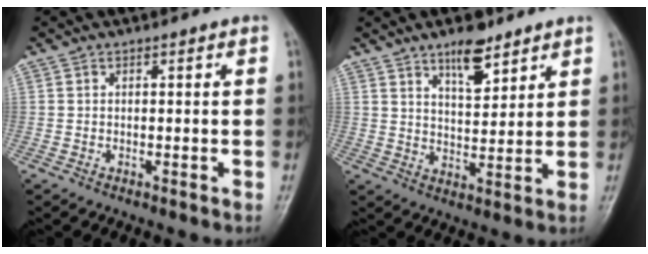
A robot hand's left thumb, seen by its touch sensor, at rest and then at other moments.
{"total": 7.6, "force": [5.3, 2.9, 4.7], "torque": [-0.054, -0.037, 0.087]}